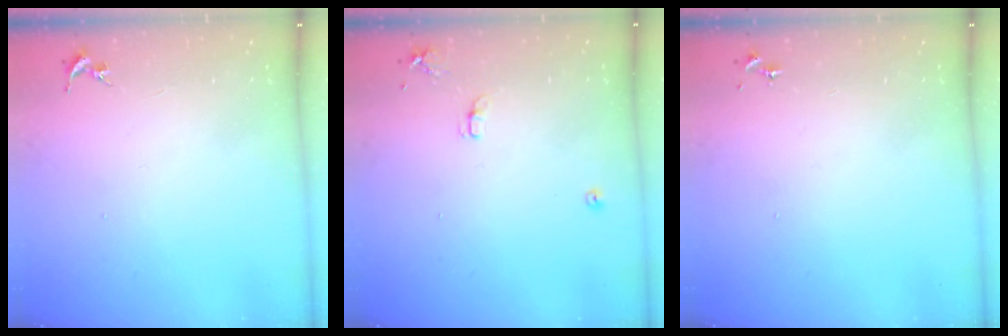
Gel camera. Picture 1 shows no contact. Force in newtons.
{"total": 7.2, "press": 7.2, "slide": 0.8}
{"total": 0.0}